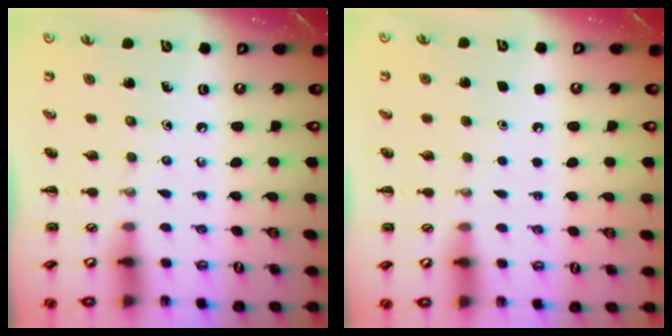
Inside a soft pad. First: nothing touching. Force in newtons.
{"total": 1.7, "press": 1.7, "slide": 0.1}